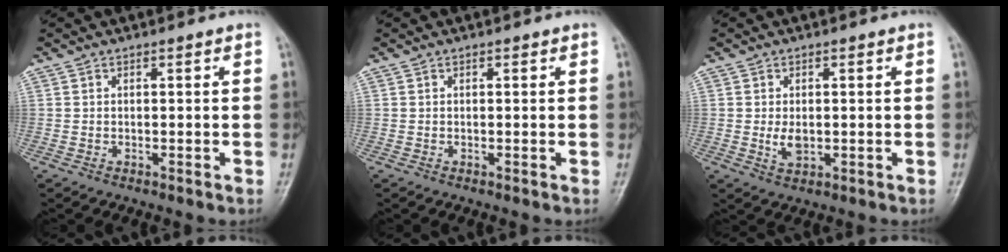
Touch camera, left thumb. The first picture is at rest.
{"total": 0.6, "force": [0.3, 0.4, 0.3], "torque": [0.001, 0.000, 0.001]}
{"total": 3.5, "force": [-0.1, 2.3, 2.7], "torque": [-0.041, -0.006, 0.000]}